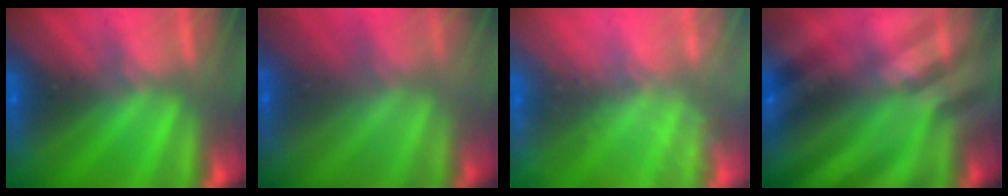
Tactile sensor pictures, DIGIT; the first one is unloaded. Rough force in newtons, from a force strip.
{"total": 1.5}
{"total": 2.4}
{"total": 2.6}